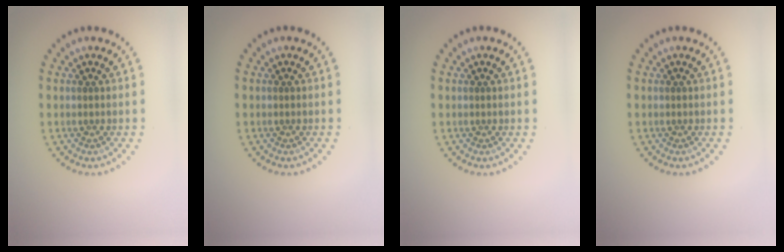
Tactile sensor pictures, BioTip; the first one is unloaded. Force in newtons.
{"total": 0.0}
{"total": 0.0}
{"total": 0.0}